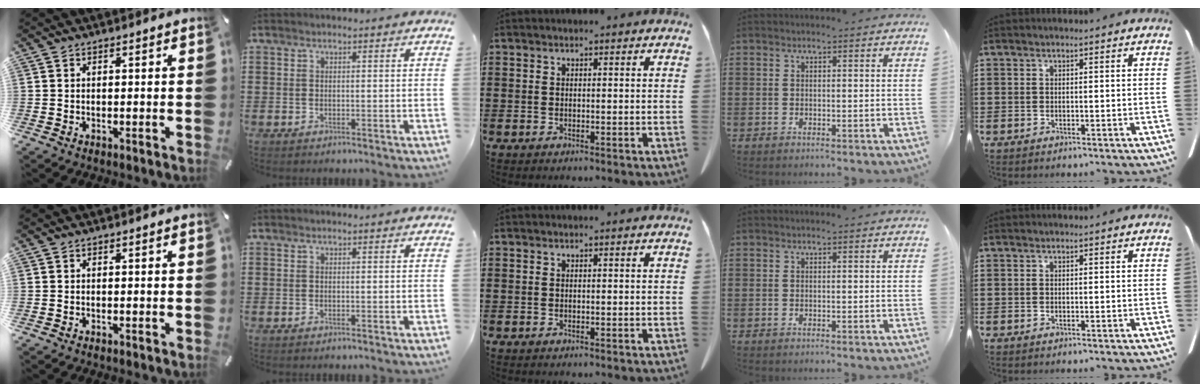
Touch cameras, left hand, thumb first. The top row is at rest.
{}